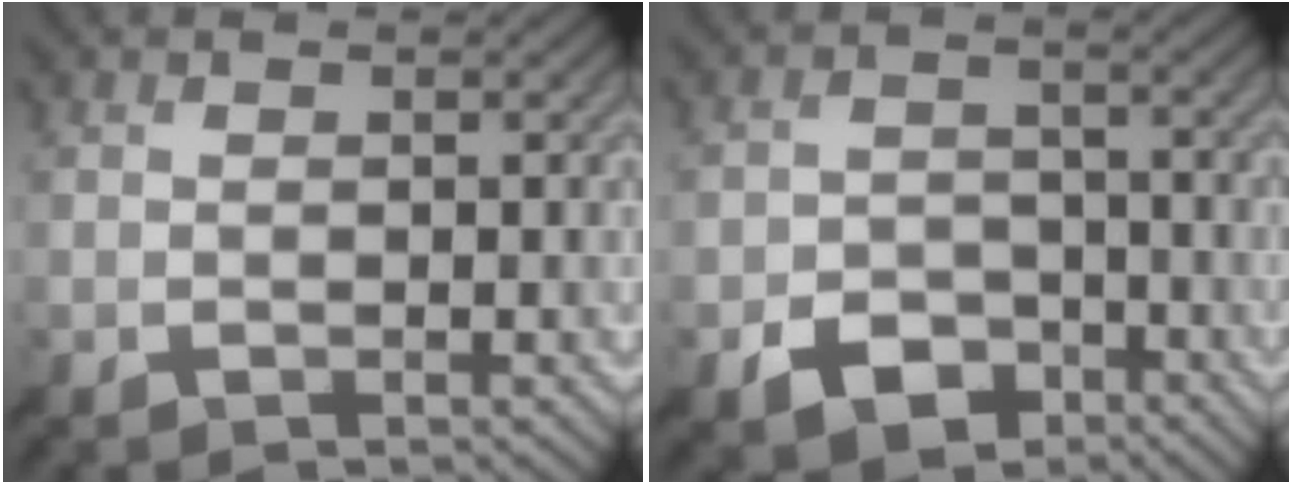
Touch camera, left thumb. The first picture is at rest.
{"total": 5.2, "force": [-3.2, 3.5, 2.1], "torque": [-0.042, -0.006, -0.060]}